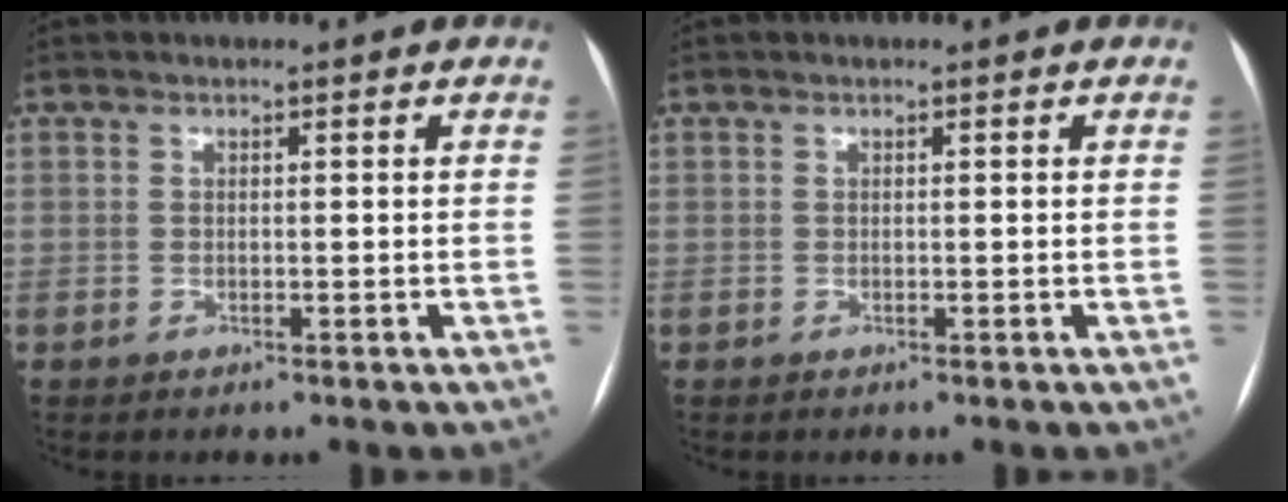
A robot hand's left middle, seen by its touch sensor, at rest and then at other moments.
{"total": 0.0}